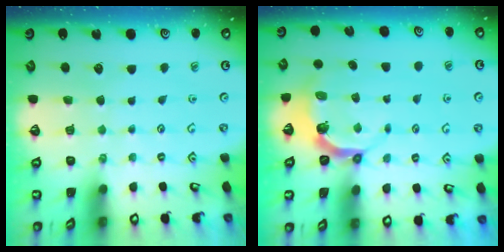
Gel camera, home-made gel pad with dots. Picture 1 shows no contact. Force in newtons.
{"total": 4.4, "press": 3.3, "slide": 2.9}